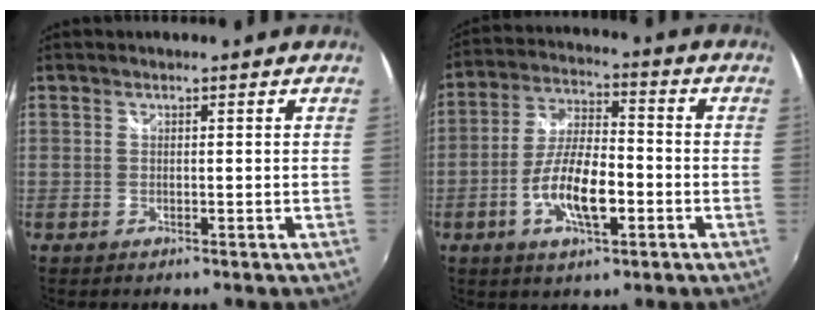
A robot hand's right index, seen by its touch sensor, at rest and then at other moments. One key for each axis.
{"total": 11.0, "fx": -3.7, "fy": 4.0, "fz": 9.6, "tx": -0.195, "ty": 0.000, "tz": -0.066}